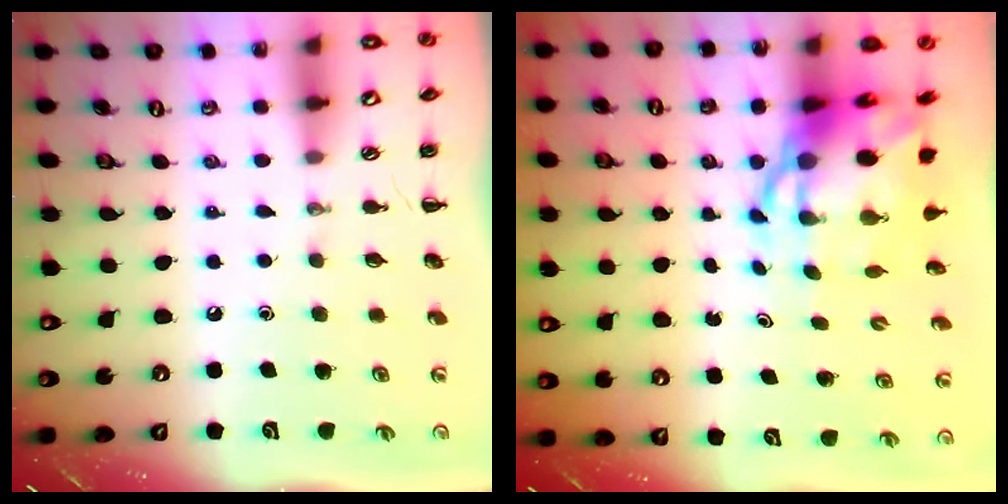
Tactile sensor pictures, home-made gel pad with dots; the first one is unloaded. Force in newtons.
{"total": 9.2, "press": 8.9, "slide": 2.3}